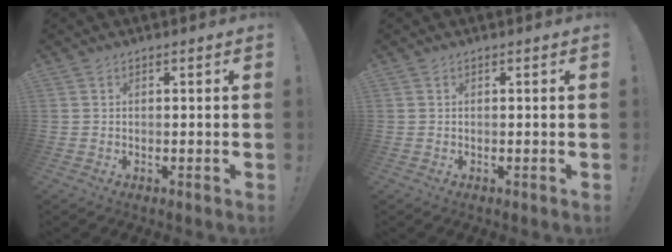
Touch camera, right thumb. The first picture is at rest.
{"total": 0.0}